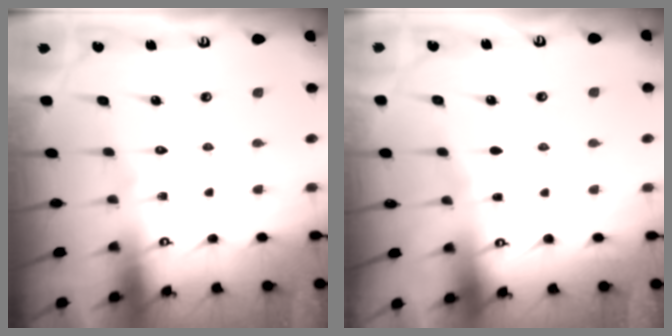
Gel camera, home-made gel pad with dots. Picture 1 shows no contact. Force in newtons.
{"total": 1.7, "press": 1.6, "slide": 0.3}